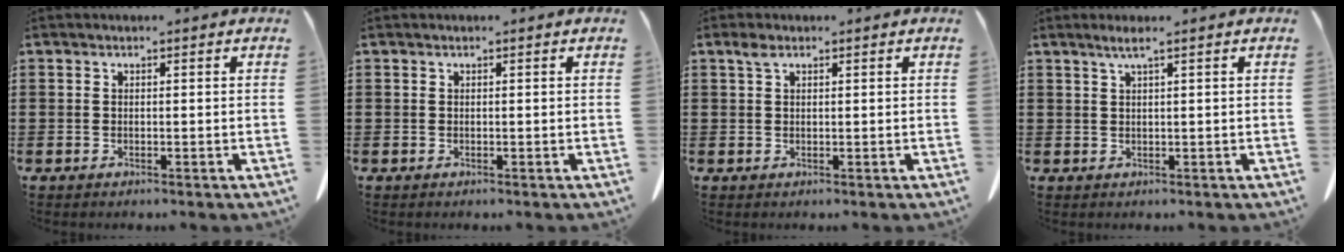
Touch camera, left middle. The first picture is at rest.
{"total": 0.0}
{"total": 1.4, "force": [0.8, 0.7, 1.0], "torque": [-0.024, 0.002, 0.016]}
{"total": 2.0, "force": [1.1, -0.2, 1.6], "torque": [-0.033, -0.002, 0.019]}